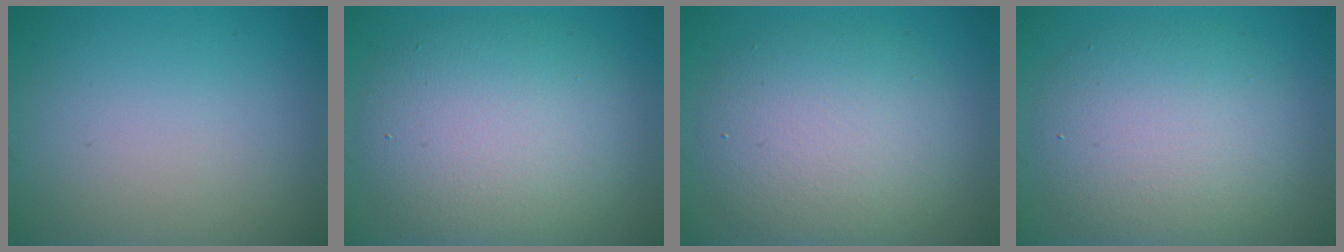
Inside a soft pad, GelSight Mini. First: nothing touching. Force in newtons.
{"total": 8.5, "press": 8.4, "slide": 0.4}
{"total": 6.2, "press": 6.2, "slide": 0.7}
{"total": 6.7, "press": 6.7, "slide": 0.3}